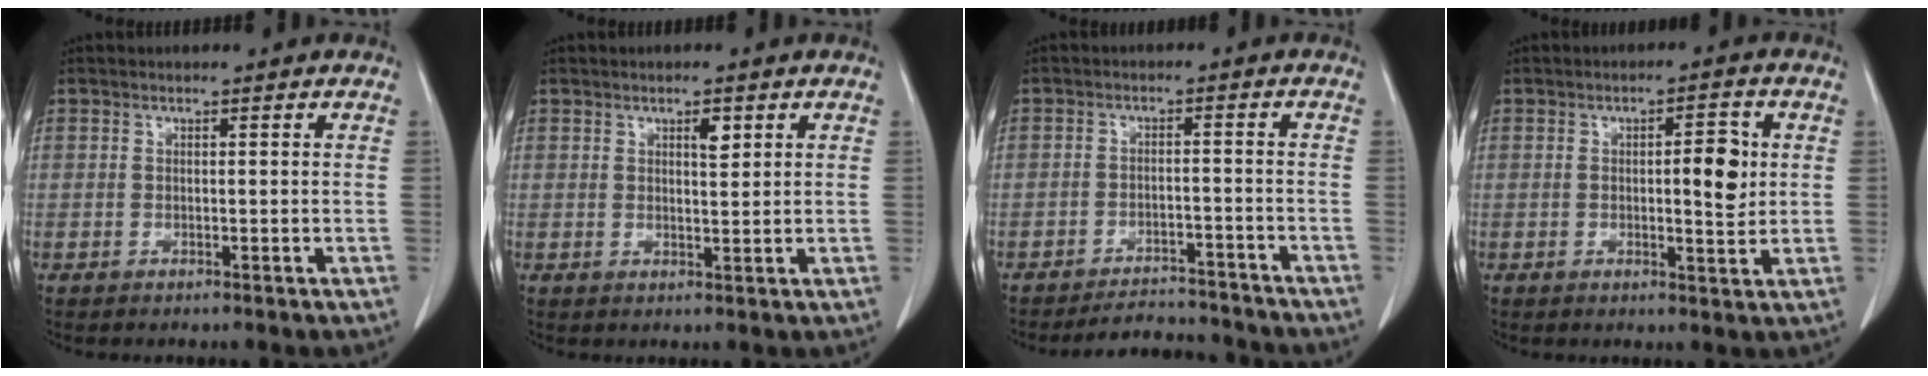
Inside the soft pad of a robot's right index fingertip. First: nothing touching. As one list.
[{"total": 2.2, "force": [1.1, 0.7, 1.8], "torque": [-0.028, -0.003, 0.017]}, {"total": 7.7, "force": [-7.4, 2.0, 0.3], "torque": [0.005, 0.011, -0.103]}, {"total": 5.3, "force": [0.6, 1.4, 5.1], "torque": [-0.072, 0.003, 0.008]}]